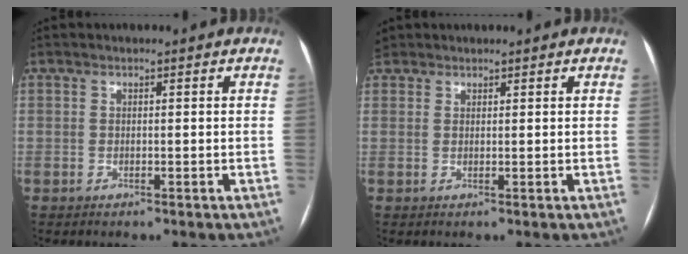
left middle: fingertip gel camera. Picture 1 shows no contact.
{"total": 2.1, "force": [1.5, 1.5, 0.3], "torque": [-0.007, 0.009, 0.027]}